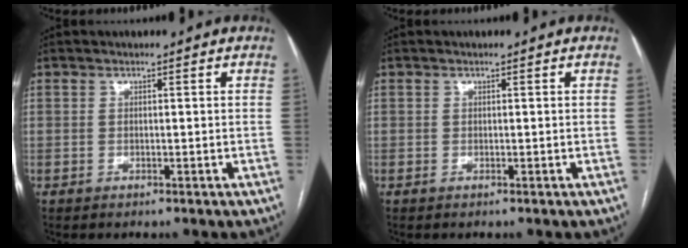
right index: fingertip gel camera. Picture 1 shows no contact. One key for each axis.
{"total": 0.0}